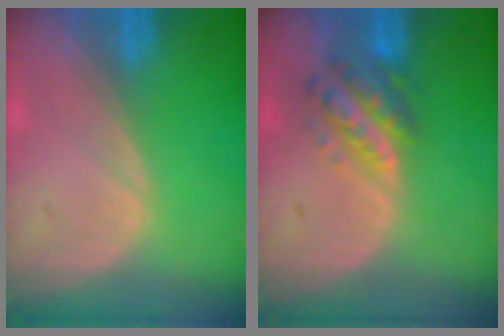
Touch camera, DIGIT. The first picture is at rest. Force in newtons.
{"total": 5.8, "press": 5.4, "slide": 2.0}